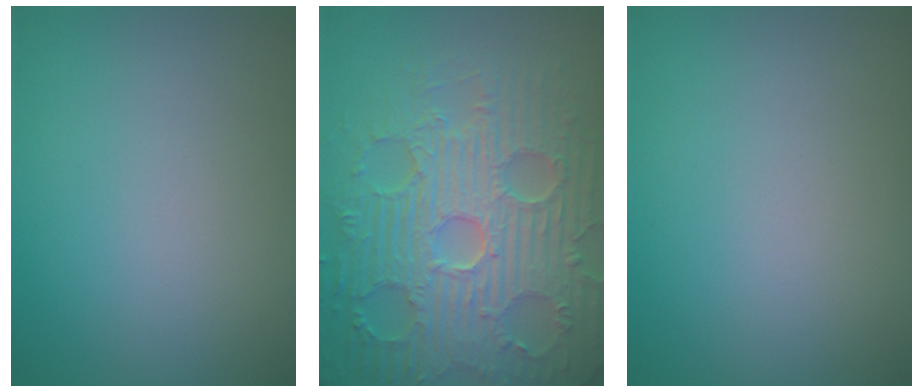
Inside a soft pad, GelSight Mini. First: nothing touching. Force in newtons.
{"total": 9.2, "press": 6.7, "slide": 6.3}
{"total": 0.0}